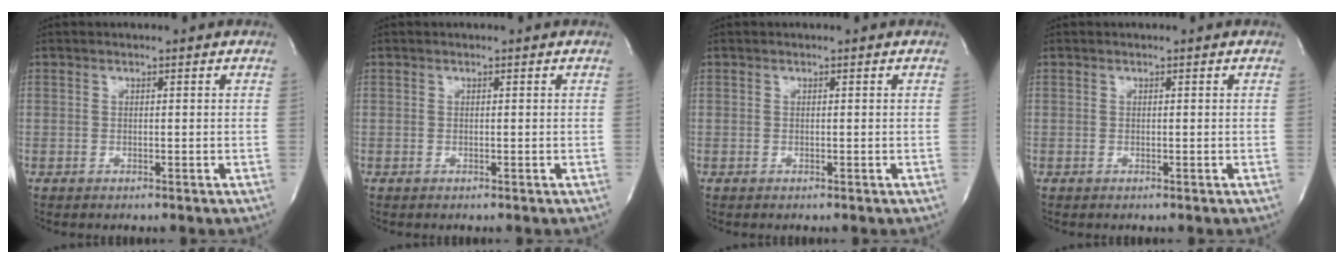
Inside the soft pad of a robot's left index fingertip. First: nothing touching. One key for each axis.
{"total": 0.0}
{"total": 0.0}
{"total": 0.0}